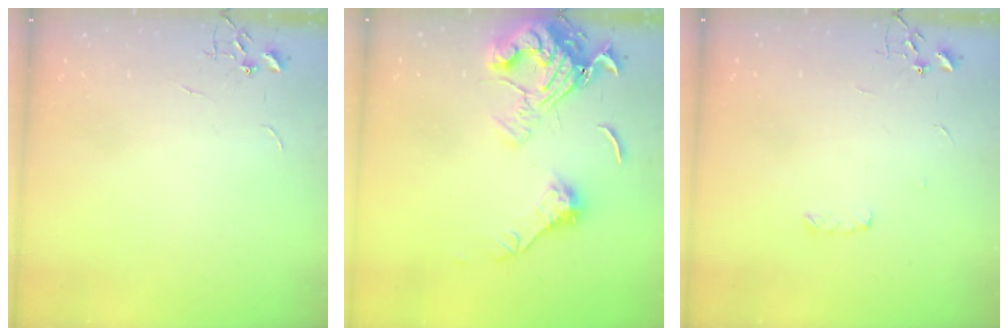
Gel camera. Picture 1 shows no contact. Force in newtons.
{"total": 16.4, "press": 16.3, "slide": 1.9}
{"total": 3.7, "press": 3.7, "slide": 0.6}